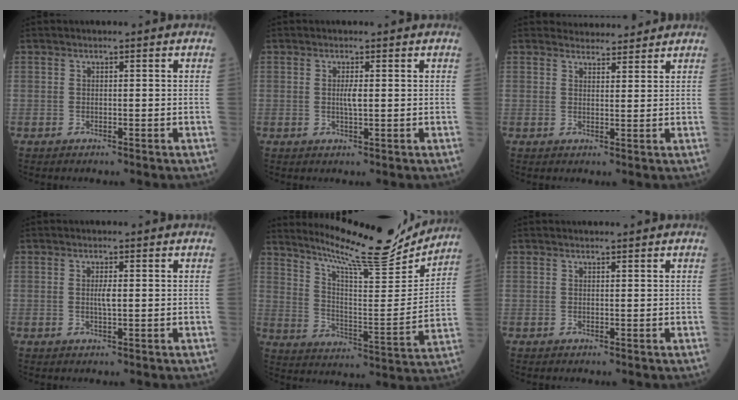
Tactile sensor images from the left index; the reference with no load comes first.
{"total": 1.7, "force": [0.2, 0.1, 1.6], "torque": [-0.034, 0.000, 0.003]}
{"total": 5.1, "force": [4.9, 1.3, 0.3], "torque": [0.000, 0.011, 0.062]}
{"total": 1.5, "force": [0.2, 0.1, 1.5], "torque": [-0.032, 0.000, 0.003]}
{"total": 18.4, "force": [17.2, 0.9, 6.7], "torque": [-0.119, -0.046, 0.255]}
{"total": 1.1, "force": [1.1, 0.0, 0.2], "torque": [-0.005, 0.005, 0.019]}